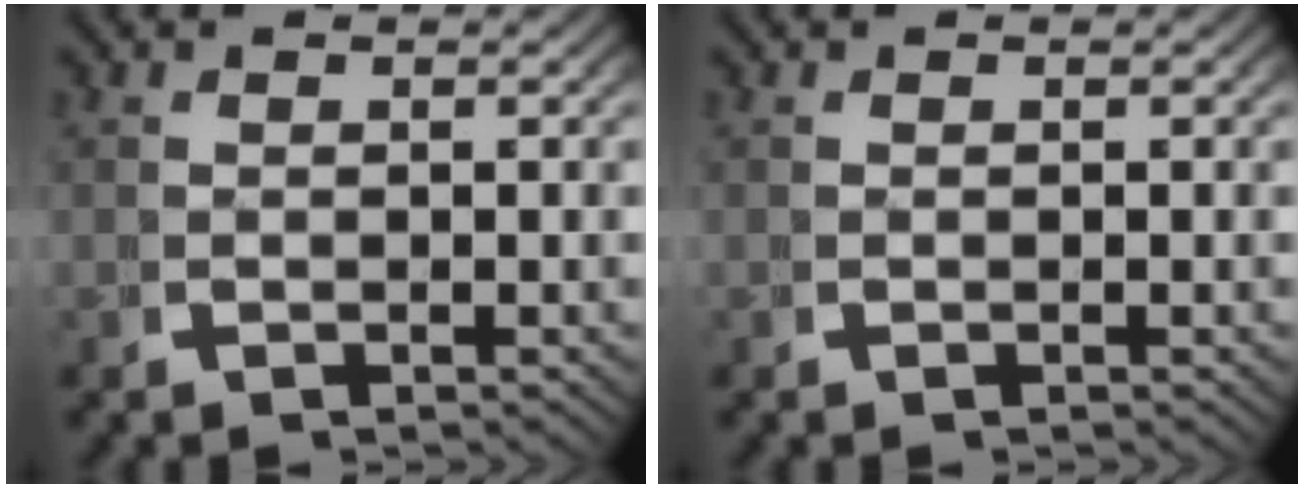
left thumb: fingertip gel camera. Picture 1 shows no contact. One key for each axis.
{"total": 0.0}